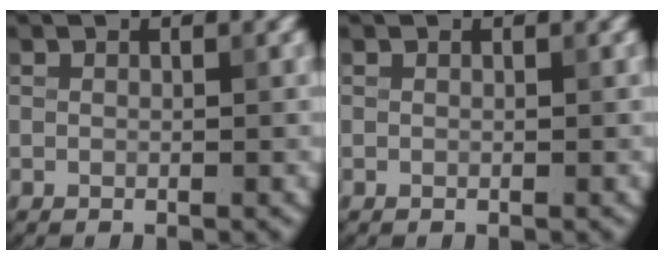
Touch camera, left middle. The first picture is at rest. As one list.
[{"total": 0.0}]